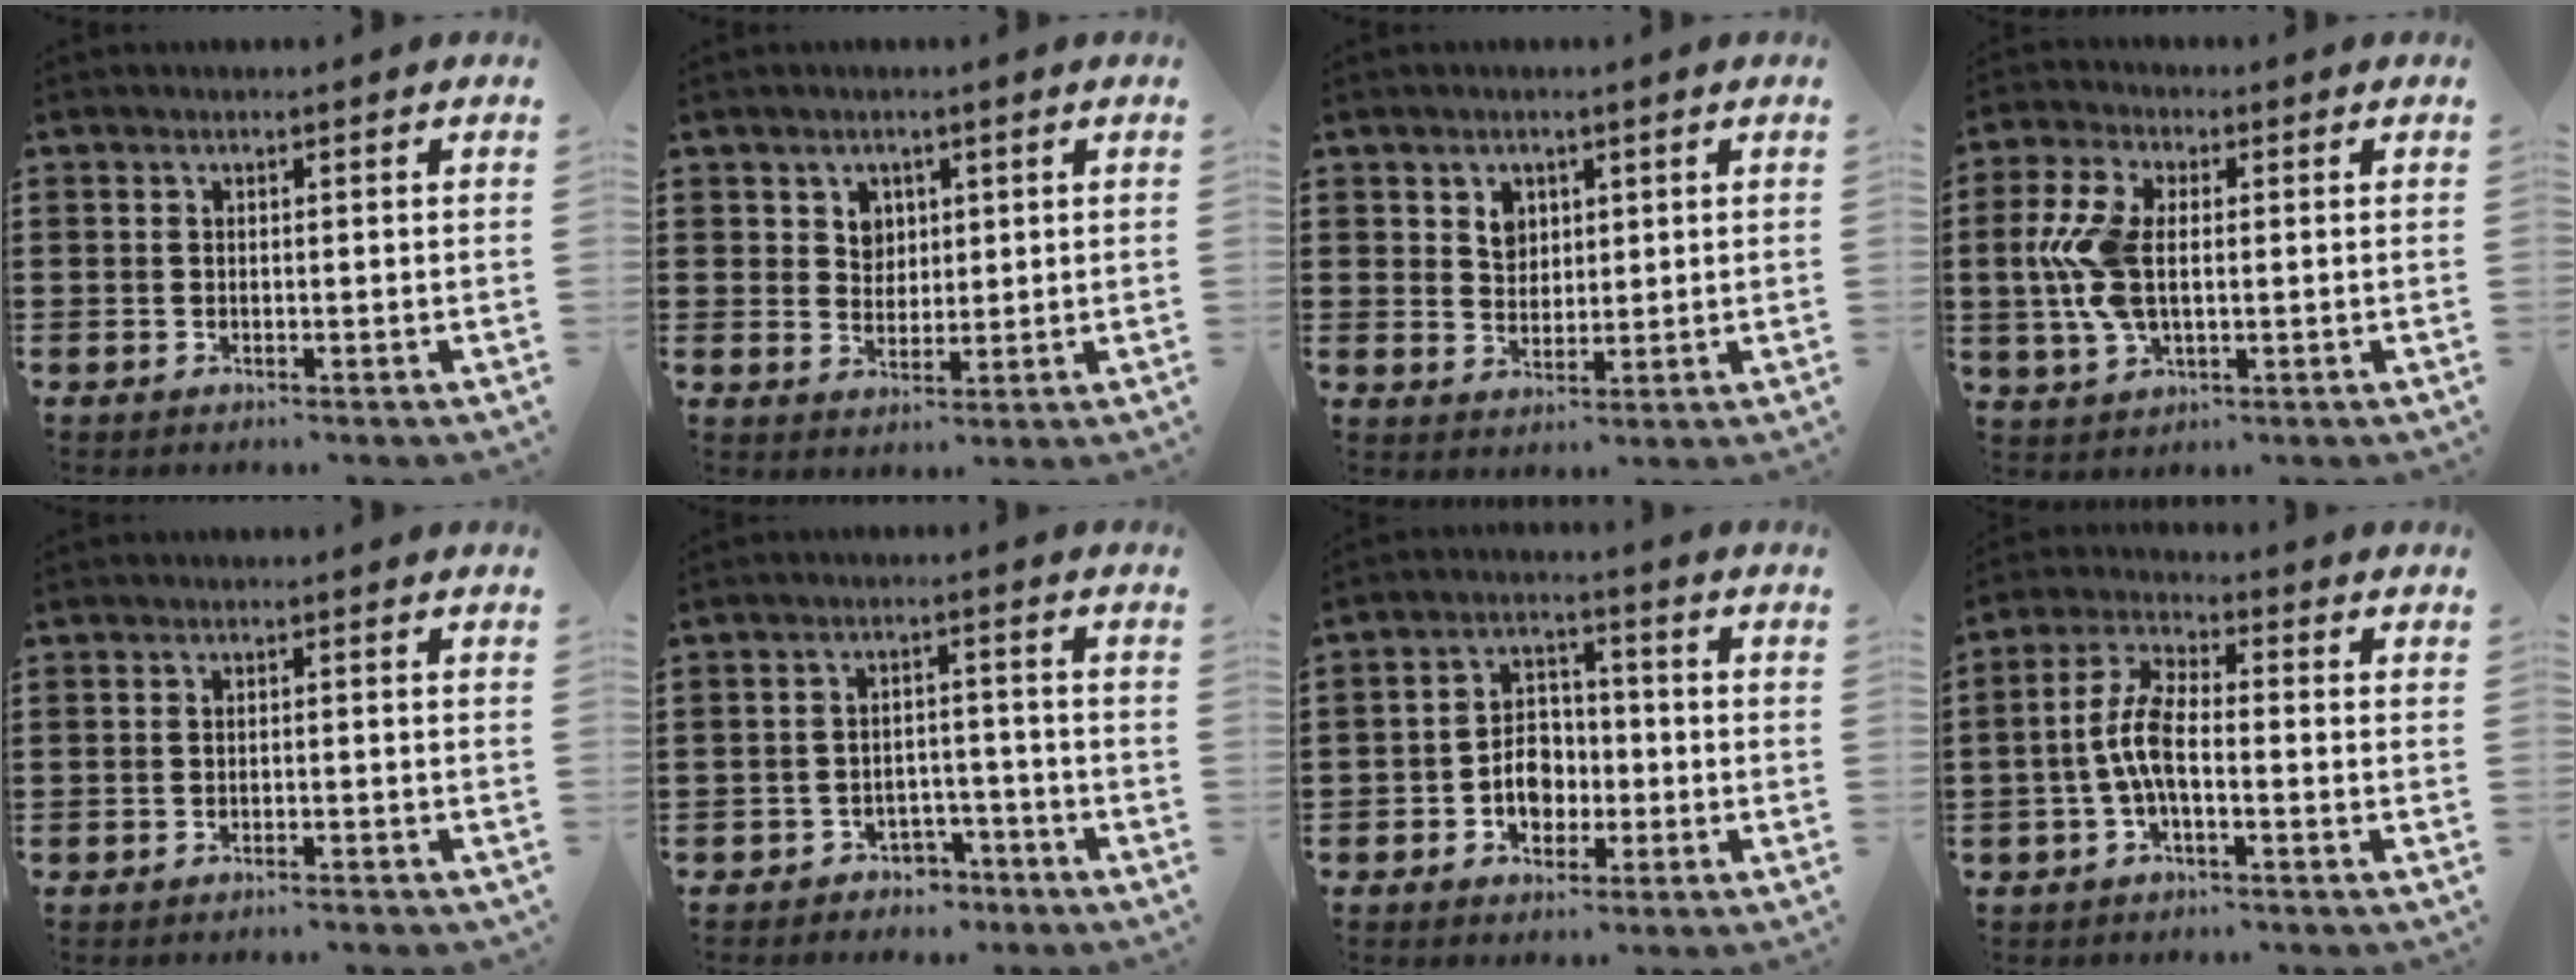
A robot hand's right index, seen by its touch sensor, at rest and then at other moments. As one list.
[{"total": 3.3, "force": [1.7, 2.7, 0.7], "torque": [-0.017, 0.008, 0.029]}, {"total": 3.5, "force": [1.8, 2.7, 1.2], "torque": [-0.026, 0.007, 0.030]}, {"total": 9.1, "force": [0.2, 4.7, 7.8], "torque": [-0.195, 0.000, -0.006]}, {"total": 1.2, "force": [-1.2, 0.0, 0.3], "torque": [-0.008, 0.001, -0.024]}, {"total": 3.3, "force": [-2.9, 1.5, 0.4], "torque": [-0.013, 0.009, -0.058]}, {"total": 5.5, "force": [-1.6, 4.2, 3.1], "torque": [-0.039, 0.002, -0.036]}, {"total": 6.6, "force": [-1.5, 2.3, 6.0], "torque": [-0.142, -0.005, -0.036]}]